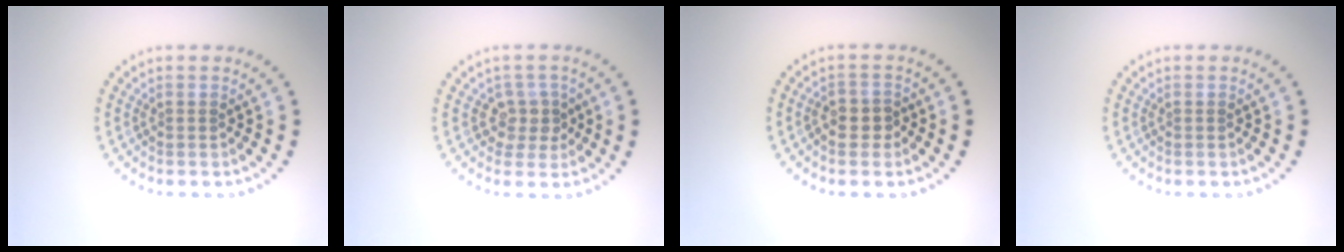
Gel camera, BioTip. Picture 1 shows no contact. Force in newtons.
{"total": 2.2, "press": 1.9, "slide": 1.1}
{"total": 2.4, "press": 2.3, "slide": 0.8}
{"total": 0.0}